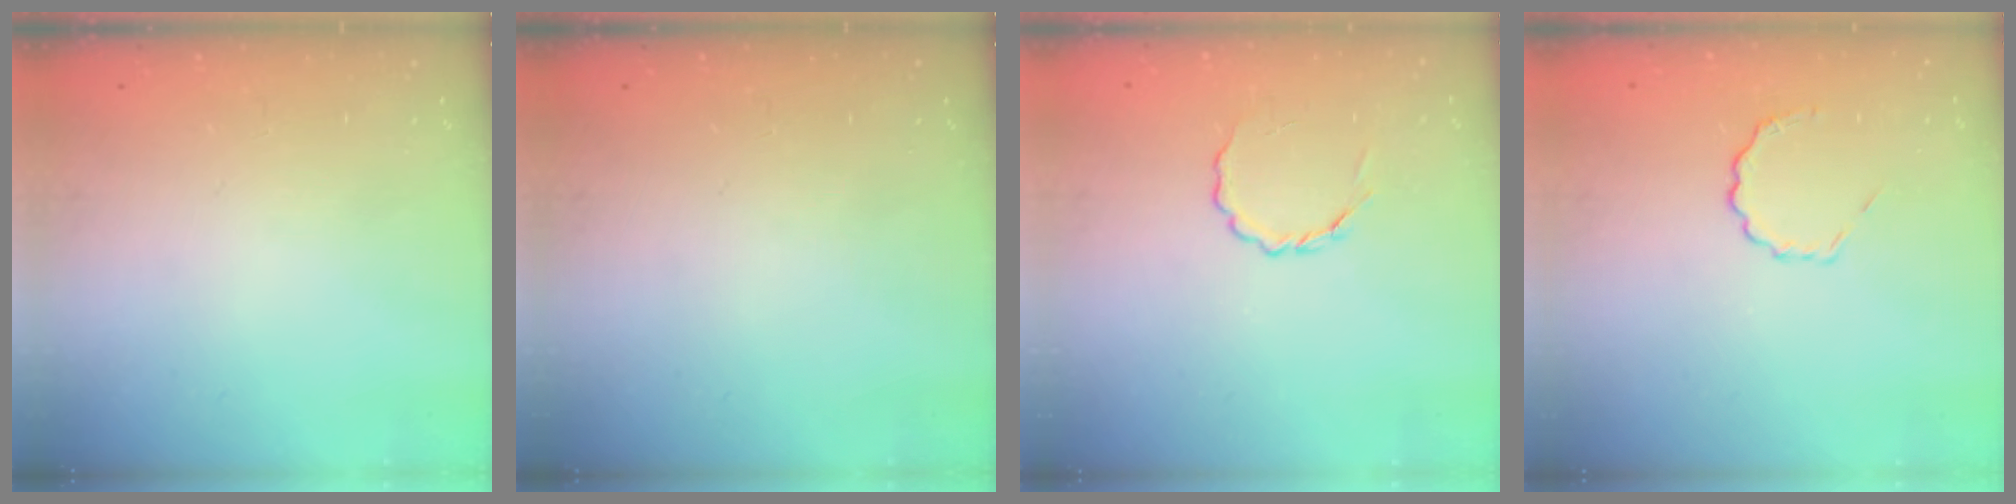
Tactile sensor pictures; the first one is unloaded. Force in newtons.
{"total": 0.0}
{"total": 3.3, "press": 3.1, "slide": 1.2}
{"total": 3.9, "press": 3.8, "slide": 1.1}